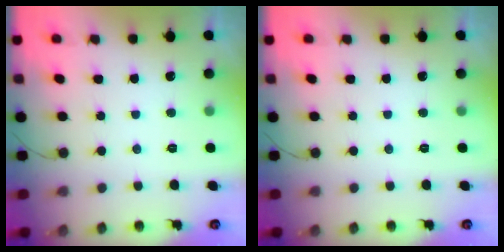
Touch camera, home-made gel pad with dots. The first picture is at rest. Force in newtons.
{"total": 0.0}